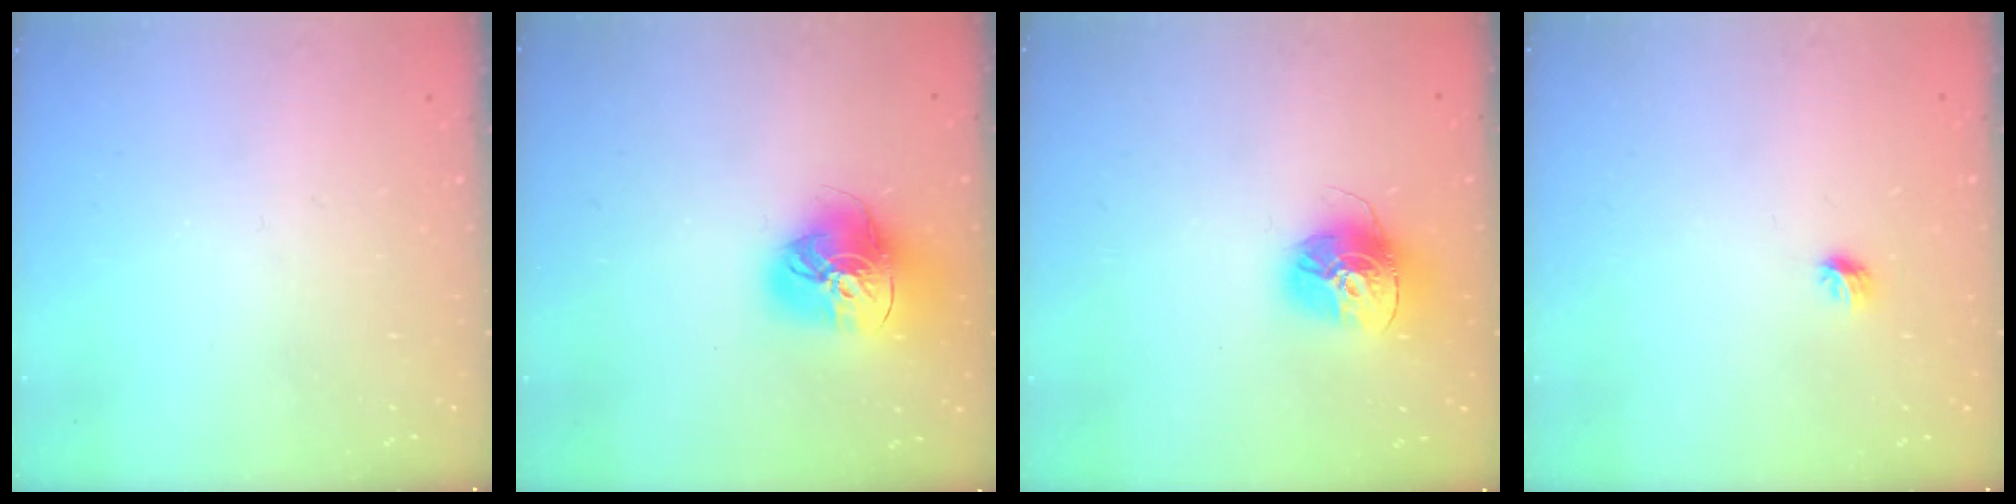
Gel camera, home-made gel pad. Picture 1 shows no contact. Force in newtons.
{"total": 17.7, "press": 17.6, "slide": 1.8}
{"total": 15.3, "press": 15.2, "slide": 1.4}
{"total": 4.2, "press": 4.1, "slide": 1.0}